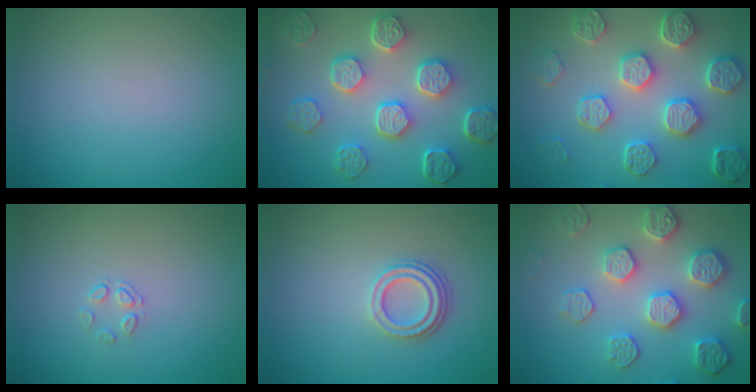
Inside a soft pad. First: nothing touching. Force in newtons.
{"total": 7.6, "press": 5.8, "slide": 4.9}
{"total": 7.3, "press": 6.0, "slide": 4.0}
{"total": 1.1, "press": 0.5, "slide": 1.0}
{"total": 3.1, "press": 2.4, "slide": 2.0}
{"total": 5.3, "press": 4.8, "slide": 2.2}